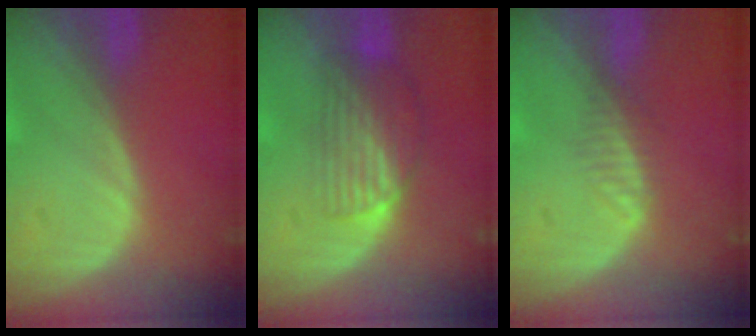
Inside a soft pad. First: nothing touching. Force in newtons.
{"total": 6.6, "press": 5.8, "slide": 3.0}
{"total": 2.0, "press": 1.8, "slide": 0.8}